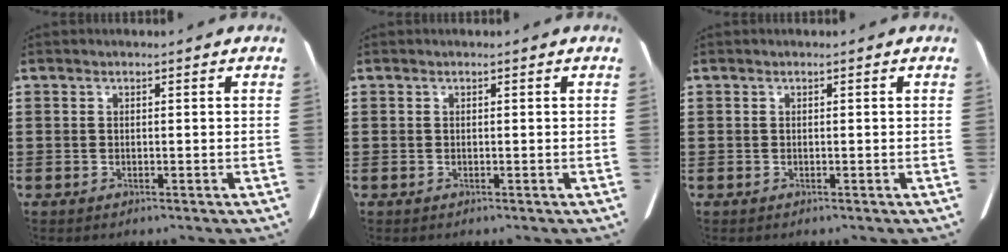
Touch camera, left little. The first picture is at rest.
{"total": 0.0}
{"total": 0.0}